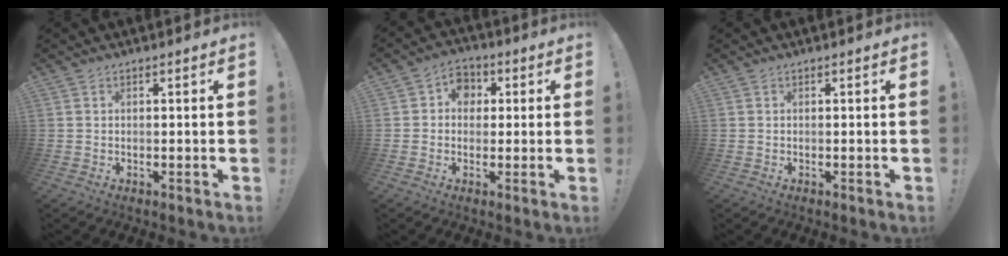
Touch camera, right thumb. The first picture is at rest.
{"total": 6.7, "force": [0.8, 6.1, 2.8], "torque": [-0.032, 0.005, 0.016]}
{"total": 0.0}